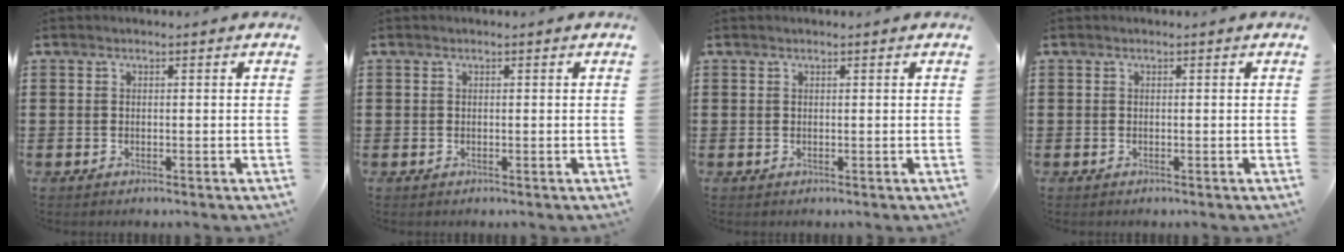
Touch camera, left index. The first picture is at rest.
{"total": 0.0}
{"total": 0.0}
{"total": 0.0}